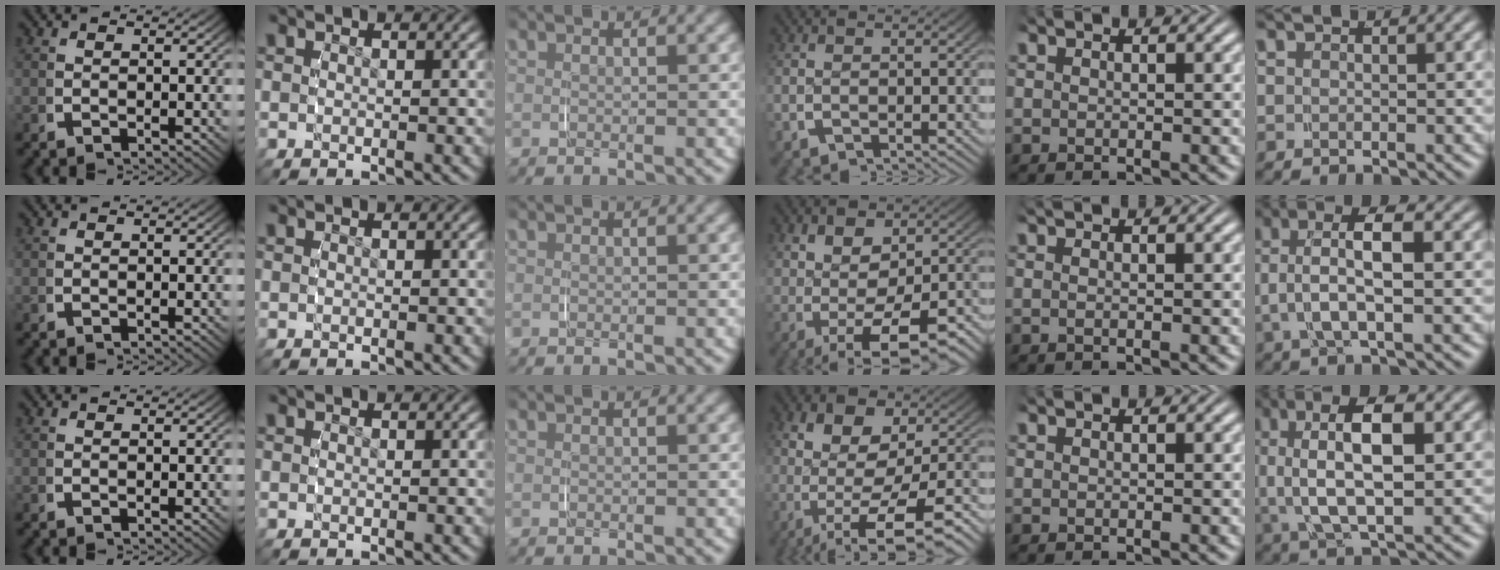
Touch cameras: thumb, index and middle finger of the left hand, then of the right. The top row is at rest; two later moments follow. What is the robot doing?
{"motion": "grasp_and_lifting", "object": "shirt"}